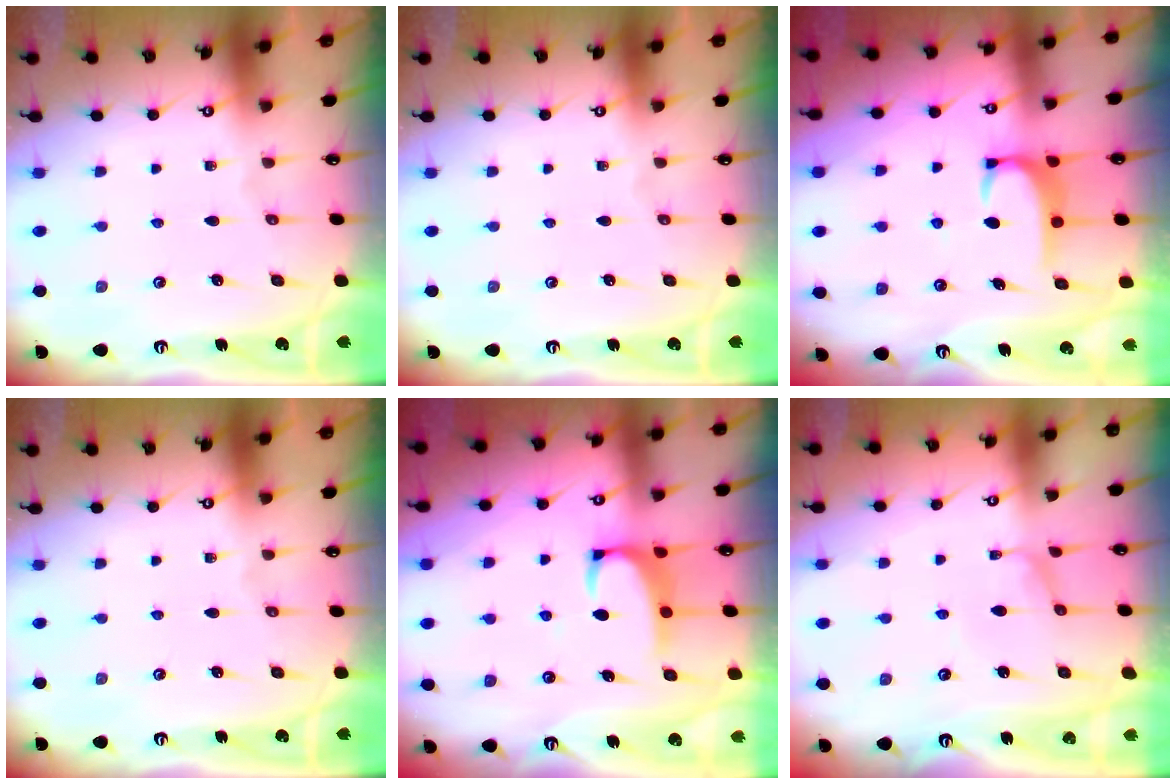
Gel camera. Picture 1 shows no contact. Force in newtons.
{"total": 0.0}
{"total": 2.8, "press": 2.8, "slide": 0.5}
{"total": 0.0}
{"total": 3.1, "press": 3.0, "slide": 0.8}
{"total": 0.6, "press": 0.4, "slide": 0.5}